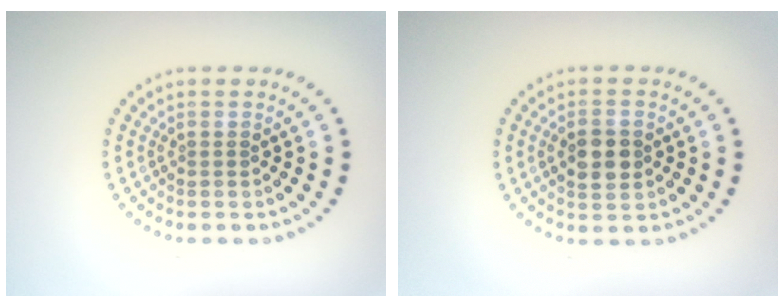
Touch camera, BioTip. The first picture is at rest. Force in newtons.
{"total": 3.3, "press": 3.3, "slide": 0.1}